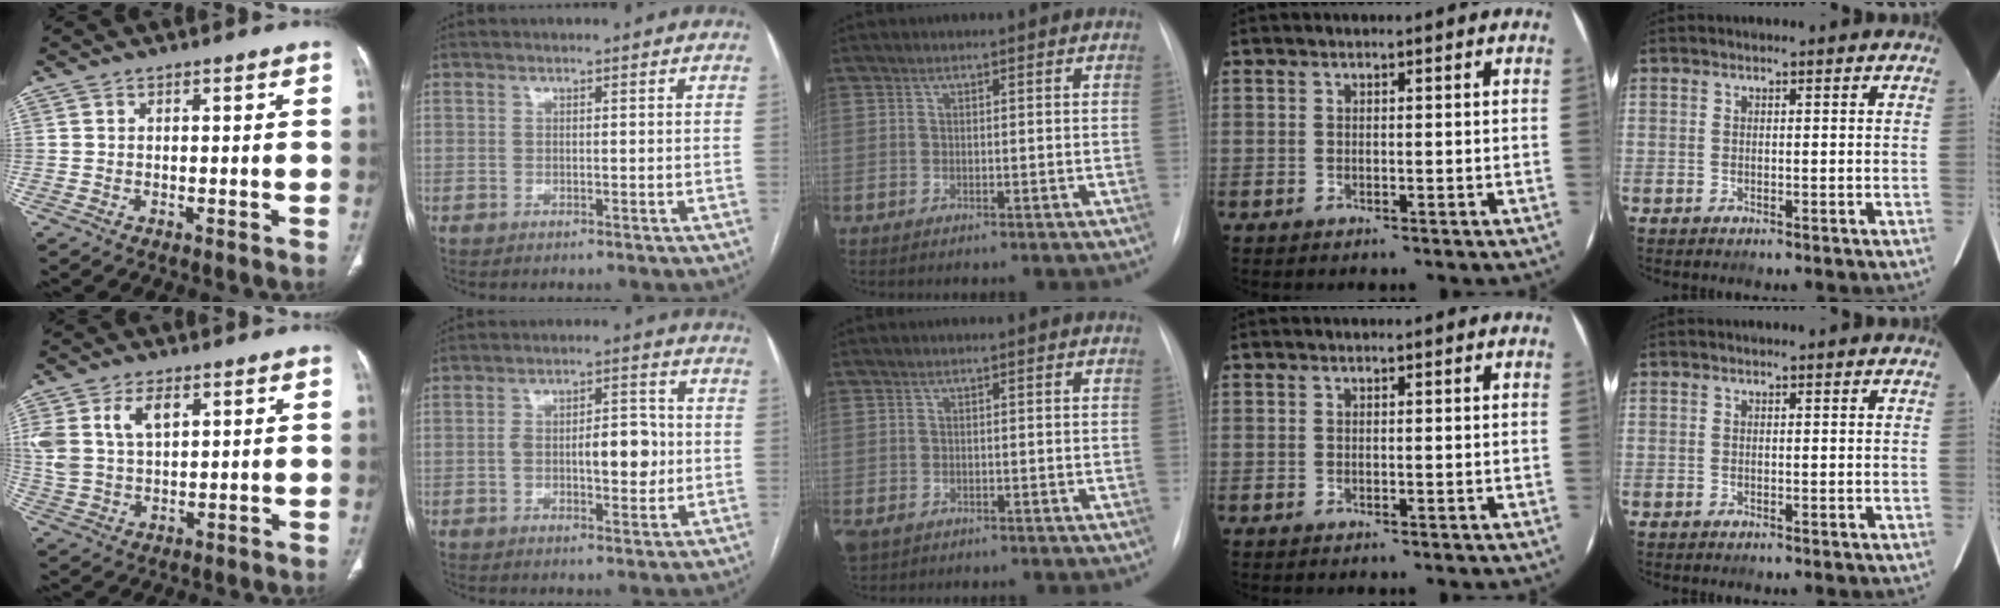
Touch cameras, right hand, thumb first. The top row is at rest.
{"thumb": {"total": 9.6, "force": [3.7, 5.6, 6.8], "torque": [-0.144, -0.002, 0.081]}, "index": {"total": 8.2, "force": [-0.6, 3.2, 7.6], "torque": [-0.123, 0.015, -0.007]}, "middle": {"total": 2.4, "force": [-1.4, 1.7, 1.0], "torque": [-0.021, -0.002, -0.017]}}